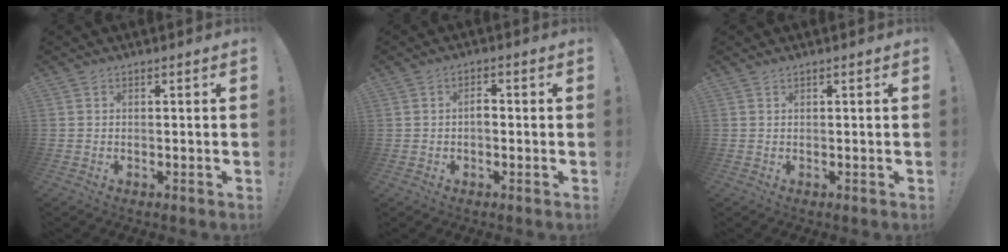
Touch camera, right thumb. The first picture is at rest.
{"total": 3.3, "force": [-0.2, 2.9, 1.7], "torque": [-0.022, 0.000, -0.008]}
{"total": 0.5, "force": [0.5, -0.1, 0.2], "torque": [0.003, -0.003, 0.009]}